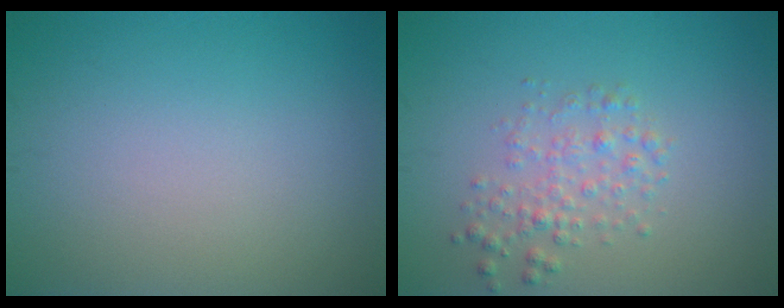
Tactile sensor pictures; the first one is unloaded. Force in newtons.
{"total": 2.3, "press": 2.3, "slide": 0.0}